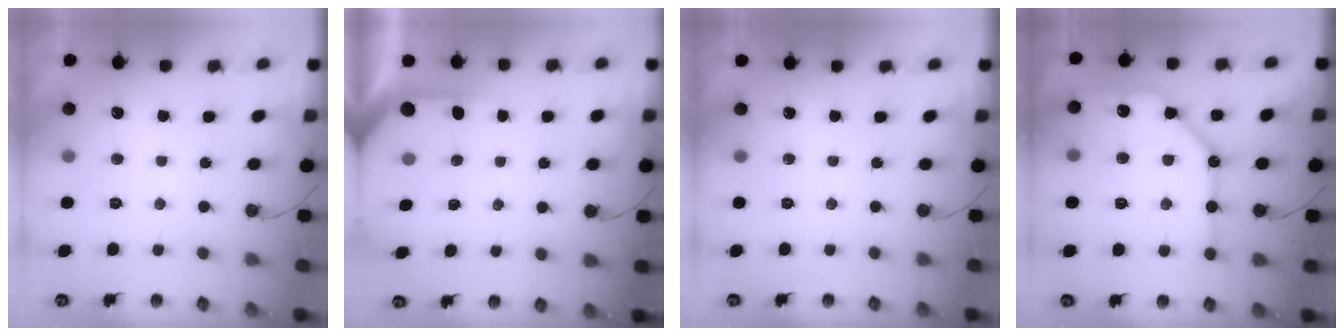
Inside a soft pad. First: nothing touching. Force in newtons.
{"total": 2.5, "press": 2.5, "slide": 0.3}
{"total": 0.0}
{"total": 14.2, "press": 14.1, "slide": 1.8}